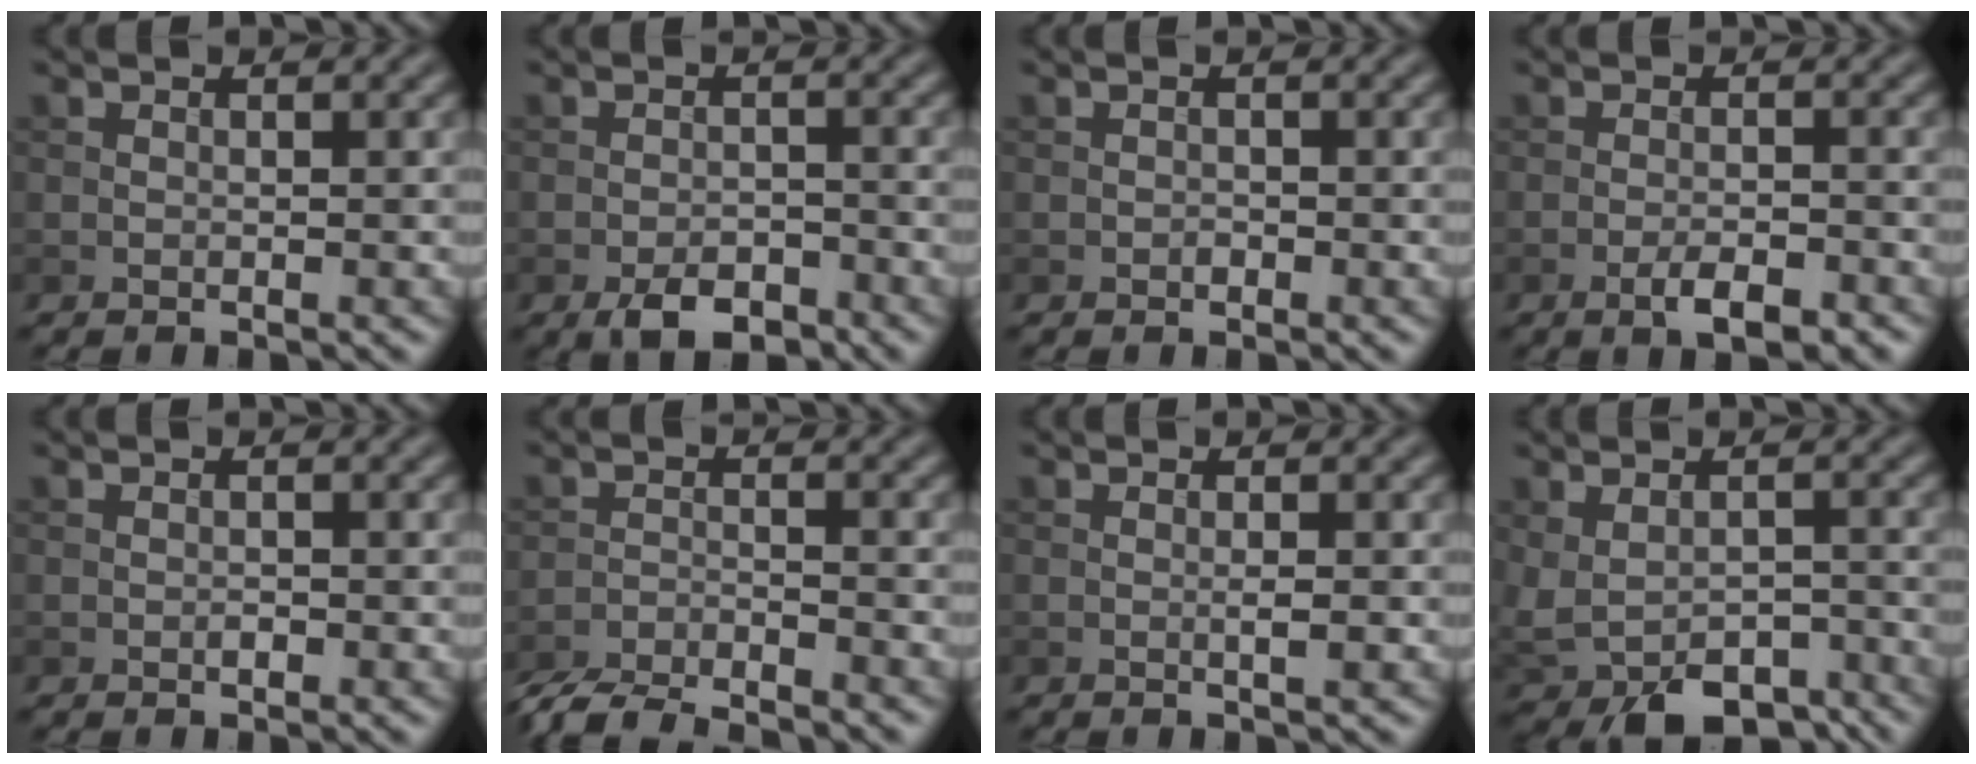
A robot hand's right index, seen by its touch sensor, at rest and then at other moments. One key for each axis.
{"total": 3.8, "fx": -2.5, "fy": 1.8, "fz": 2.2, "tx": -0.033, "ty": -0.003, "tz": -0.045}
{"total": 0.5, "fx": -0.2, "fy": 0.4, "fz": 0.3, "tx": -0.001, "ty": -0.001, "tz": -0.005}
{"total": 3.1, "fx": -1.8, "fy": 0.9, "fz": 2.3, "tx": -0.044, "ty": 0.000, "tz": -0.031}
{"total": 0.6, "fx": -0.2, "fy": 0.3, "fz": 0.4, "tx": -0.006, "ty": 0.001, "tz": -0.004}
{"total": 6.4, "fx": -6.0, "fy": 0.9, "fz": 2.0, "tx": -0.039, "ty": -0.019, "tz": -0.108}
{"total": 1.0, "fx": -0.1, "fy": 0.1, "fz": 1.0, "tx": -0.017, "ty": -0.001, "tz": -0.002}
{"total": 6.4, "fx": -3.7, "fy": 3.5, "fz": 3.8, "tx": -0.066, "ty": -0.031, "tz": -0.043}